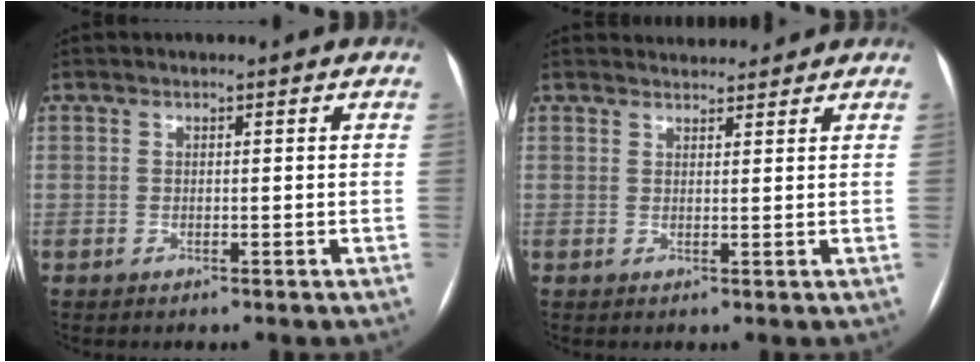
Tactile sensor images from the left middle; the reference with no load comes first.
{"total": 4.5, "force": [4.4, 1.0, 0.4], "torque": [-0.007, 0.022, 0.059]}